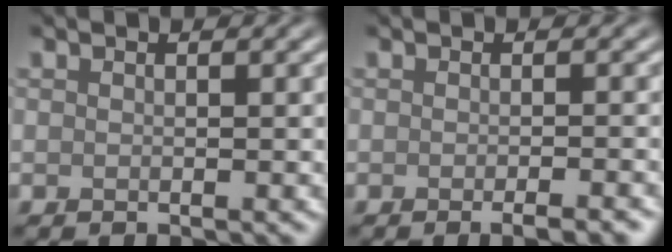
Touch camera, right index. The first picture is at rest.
{"total": 2.7, "force": [-1.5, 0.7, 2.1], "torque": [-0.015, 0.001, -0.020]}